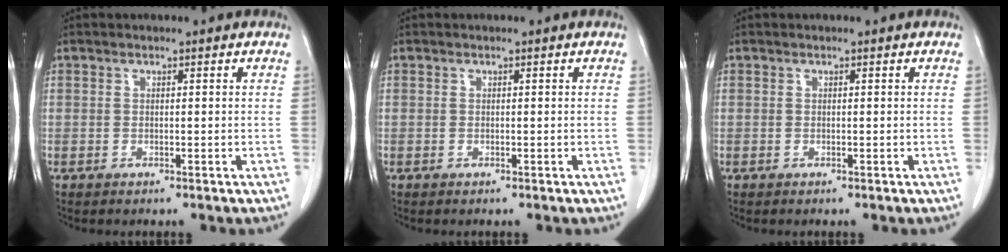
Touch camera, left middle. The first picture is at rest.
{"total": 0.0}
{"total": 0.0}